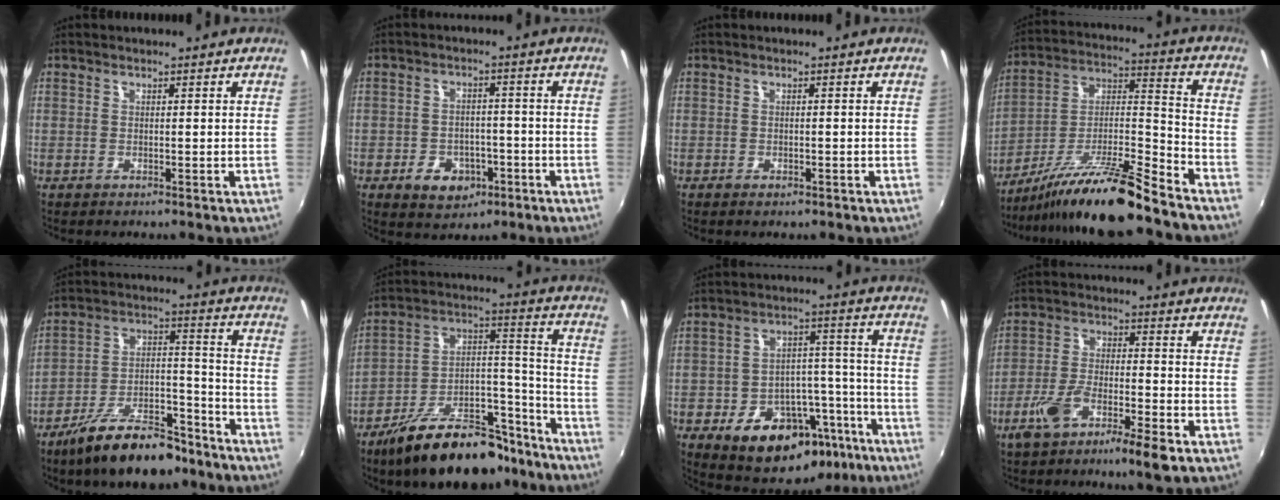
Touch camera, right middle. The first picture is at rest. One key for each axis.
{"total": 7.6, "fx": -3.9, "fy": 5.4, "fz": 3.6, "tx": -0.091, "ty": 0.013, "tz": -0.046}
{"total": 1.3, "fx": -0.9, "fy": 0.6, "fz": 0.7, "tx": -0.012, "ty": -0.003, "tz": -0.014}
{"total": 16.5, "fx": -13.1, "fy": 0.3, "fz": 10.0, "tx": -0.176, "ty": 0.006, "tz": -0.239}
{"total": 16.4, "fx": -11.8, "fy": 6.3, "fz": 9.4, "tx": -0.163, "ty": 0.015, "tz": -0.186}
{"total": 22.7, "fx": -16.5, "fy": 9.5, "fz": 12.4, "tx": -0.193, "ty": 0.040, "tz": -0.243}
{"total": 20.8, "fx": -12.1, "fy": 12.7, "fz": 11.2, "tx": -0.202, "ty": 0.038, "tz": -0.147}
{"total": 9.5, "fx": -5.9, "fy": 1.6, "fz": 7.2, "tx": -0.152, "ty": -0.007, "tz": -0.108}